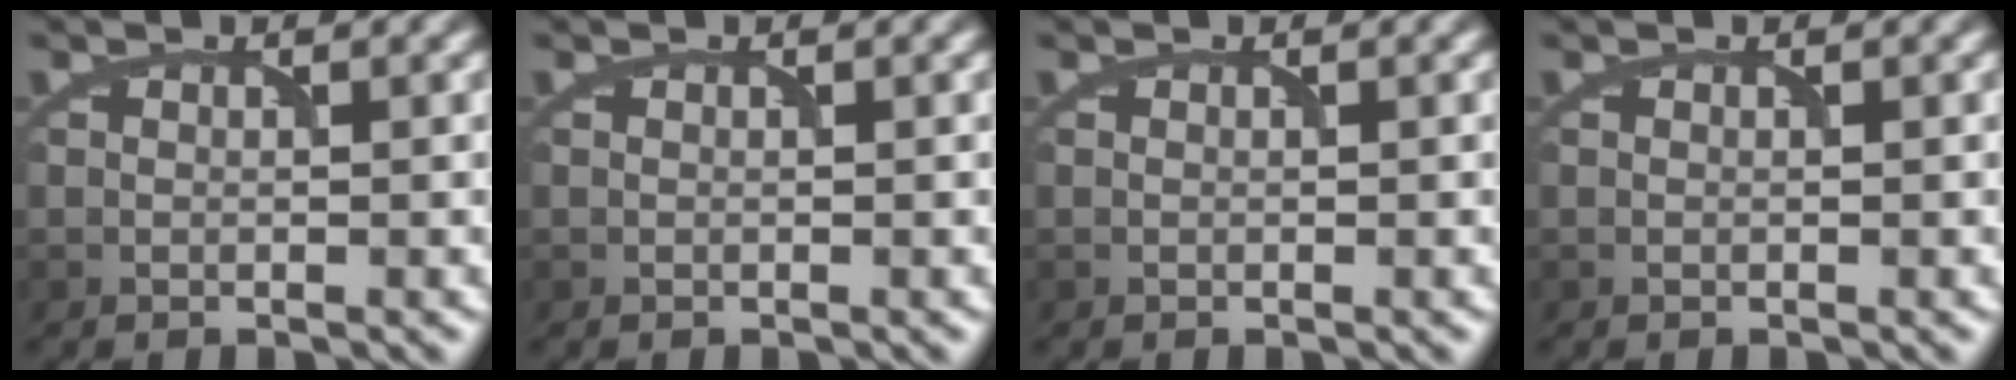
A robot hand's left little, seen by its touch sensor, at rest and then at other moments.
{"total": 0.0}
{"total": 0.0}
{"total": 0.0}